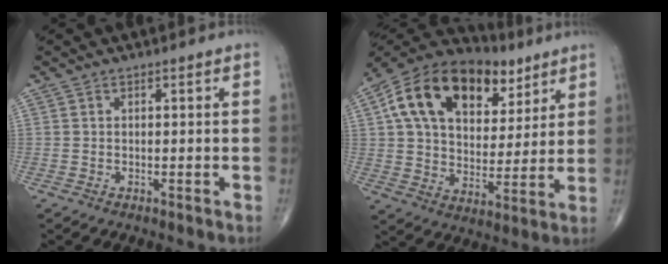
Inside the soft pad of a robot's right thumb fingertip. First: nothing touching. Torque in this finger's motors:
{"motor_torque": [2.19, 2.82, 0.82, -0.19, 0.62]}